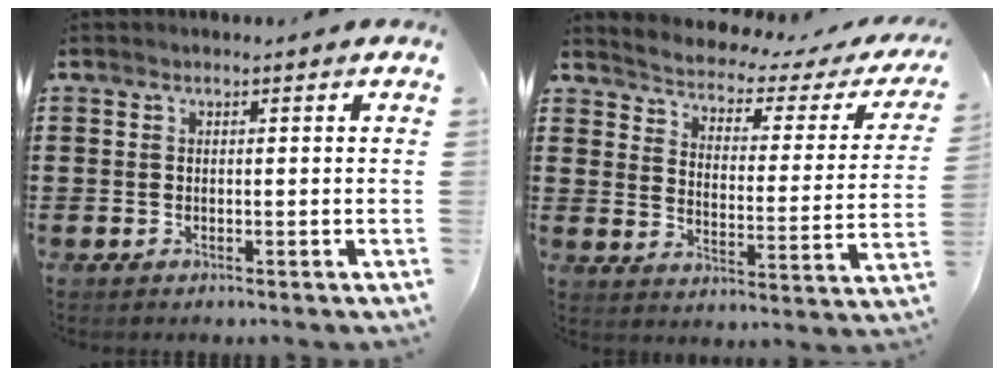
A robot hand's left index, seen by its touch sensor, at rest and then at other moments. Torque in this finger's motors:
{"motor_torque": [1.07, -1.07, -0.14, -0.16]}